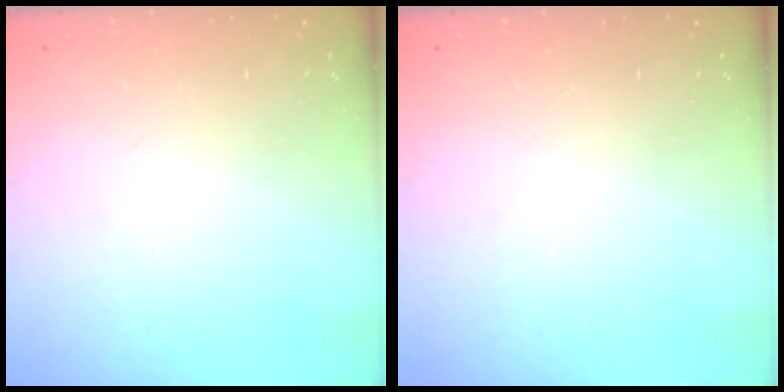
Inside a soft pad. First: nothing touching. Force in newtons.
{"total": 0.0}